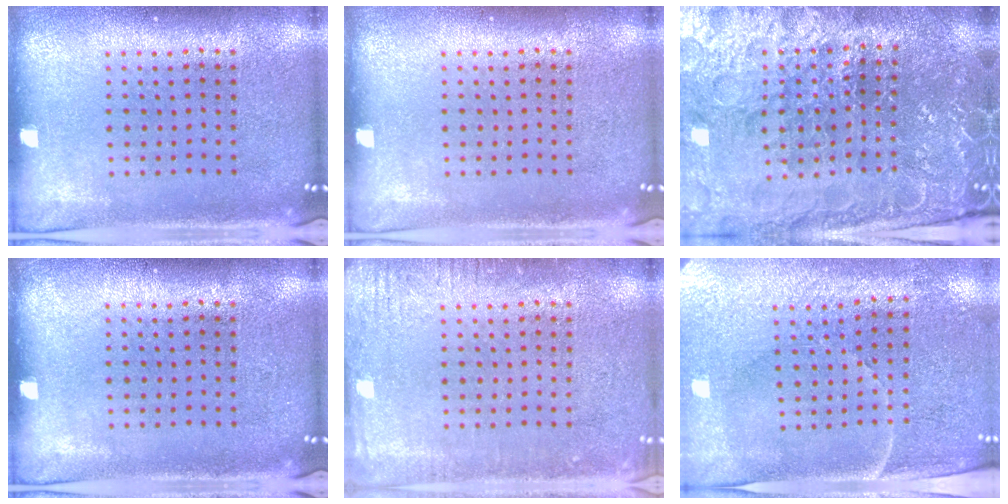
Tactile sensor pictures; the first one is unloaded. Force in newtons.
{"total": 0.0}
{"total": 4.2, "press": 4.1, "slide": 0.9}
{"total": 0.0}
{"total": 2.3, "press": 2.2, "slide": 0.3}
{"total": 3.3, "press": 3.2, "slide": 1.0}